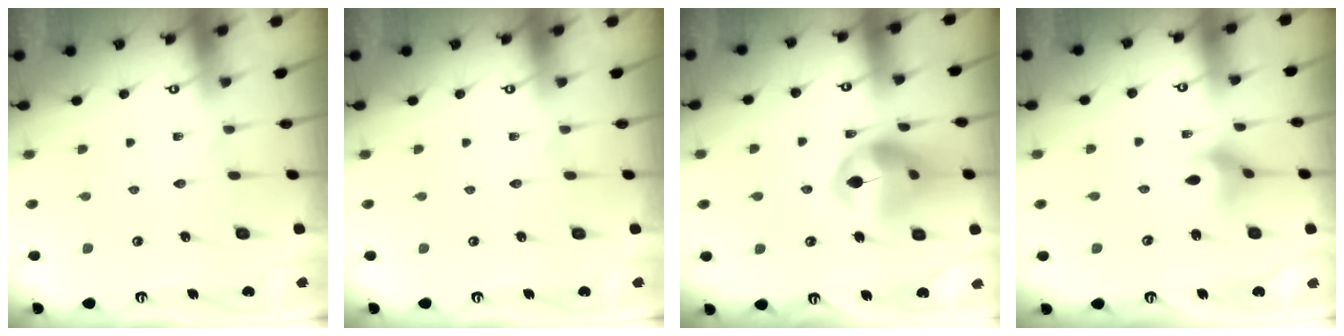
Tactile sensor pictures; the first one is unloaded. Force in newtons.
{"total": 0.0}
{"total": 14.5, "press": 14.4, "slide": 1.9}
{"total": 4.3, "press": 4.2, "slide": 0.6}